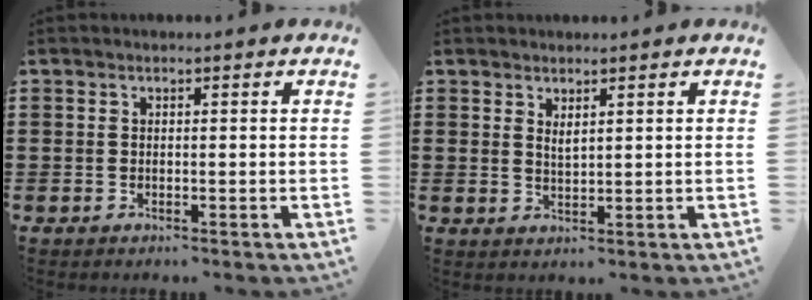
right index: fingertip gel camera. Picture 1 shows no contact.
{"total": 1.6, "force": [1.3, 0.3, 0.8], "torque": [-0.016, 0.002, 0.023]}